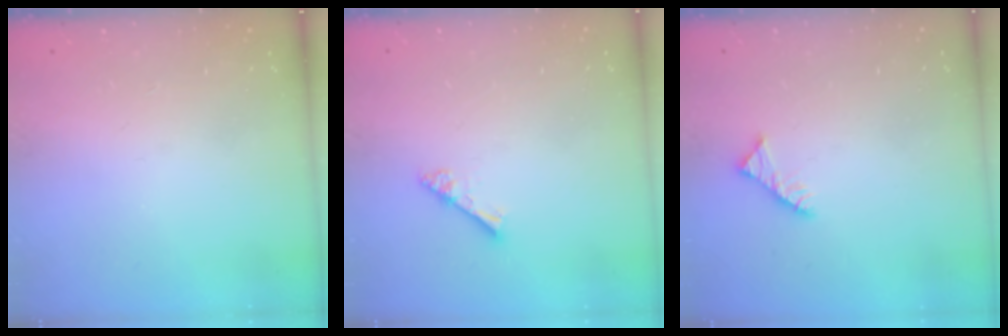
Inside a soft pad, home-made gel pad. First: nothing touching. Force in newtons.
{"total": 2.8, "press": 2.8, "slide": 0.3}
{"total": 2.9, "press": 2.9, "slide": 0.4}